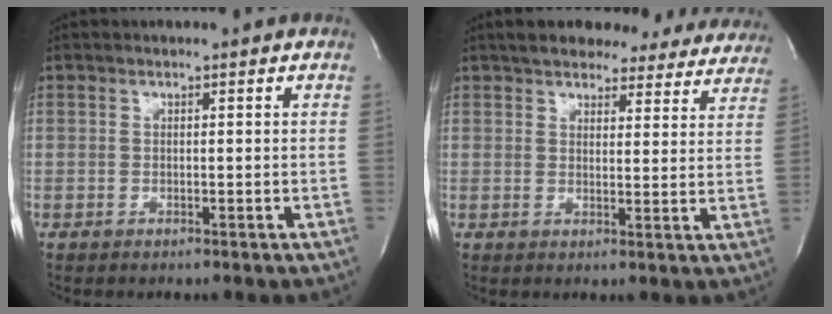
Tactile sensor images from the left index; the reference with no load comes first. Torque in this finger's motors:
{"motor_torque": [1.16, -0.97, 0.16, 0.05]}